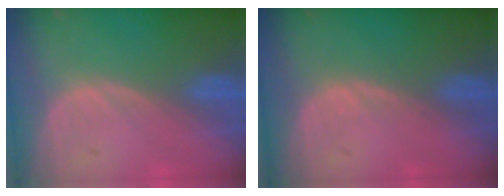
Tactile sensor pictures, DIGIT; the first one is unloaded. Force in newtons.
{"total": 0.5, "press": 0.5, "slide": 0.1}